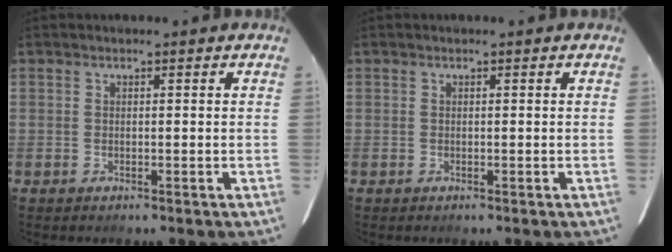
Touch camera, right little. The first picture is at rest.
{"total": 0.0}